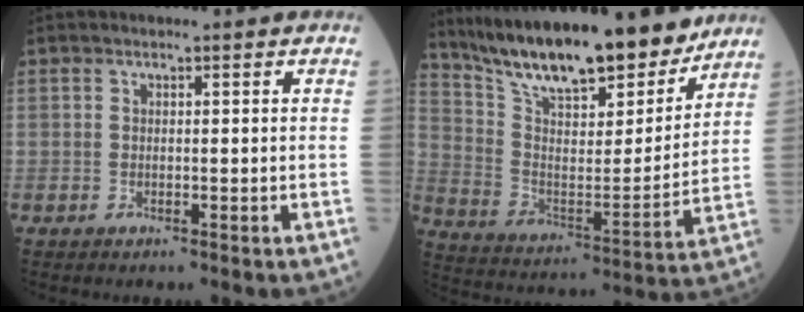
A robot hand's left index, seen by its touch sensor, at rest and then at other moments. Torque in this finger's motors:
{"motor_torque": [0.35, -0.56, 0.52, 0.10]}